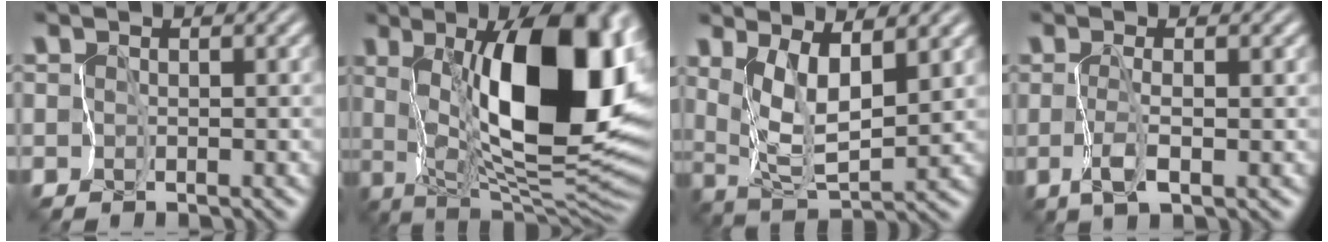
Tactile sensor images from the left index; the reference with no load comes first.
{"total": 14.5, "force": [4.1, 5.3, 12.8], "torque": [-0.187, -0.006, 0.073]}
{"total": 4.3, "force": [2.7, 0.8, 3.3], "torque": [-0.077, -0.011, 0.063]}
{"total": 1.6, "force": [-0.1, -0.2, 1.6], "torque": [-0.039, 0.004, 0.000]}